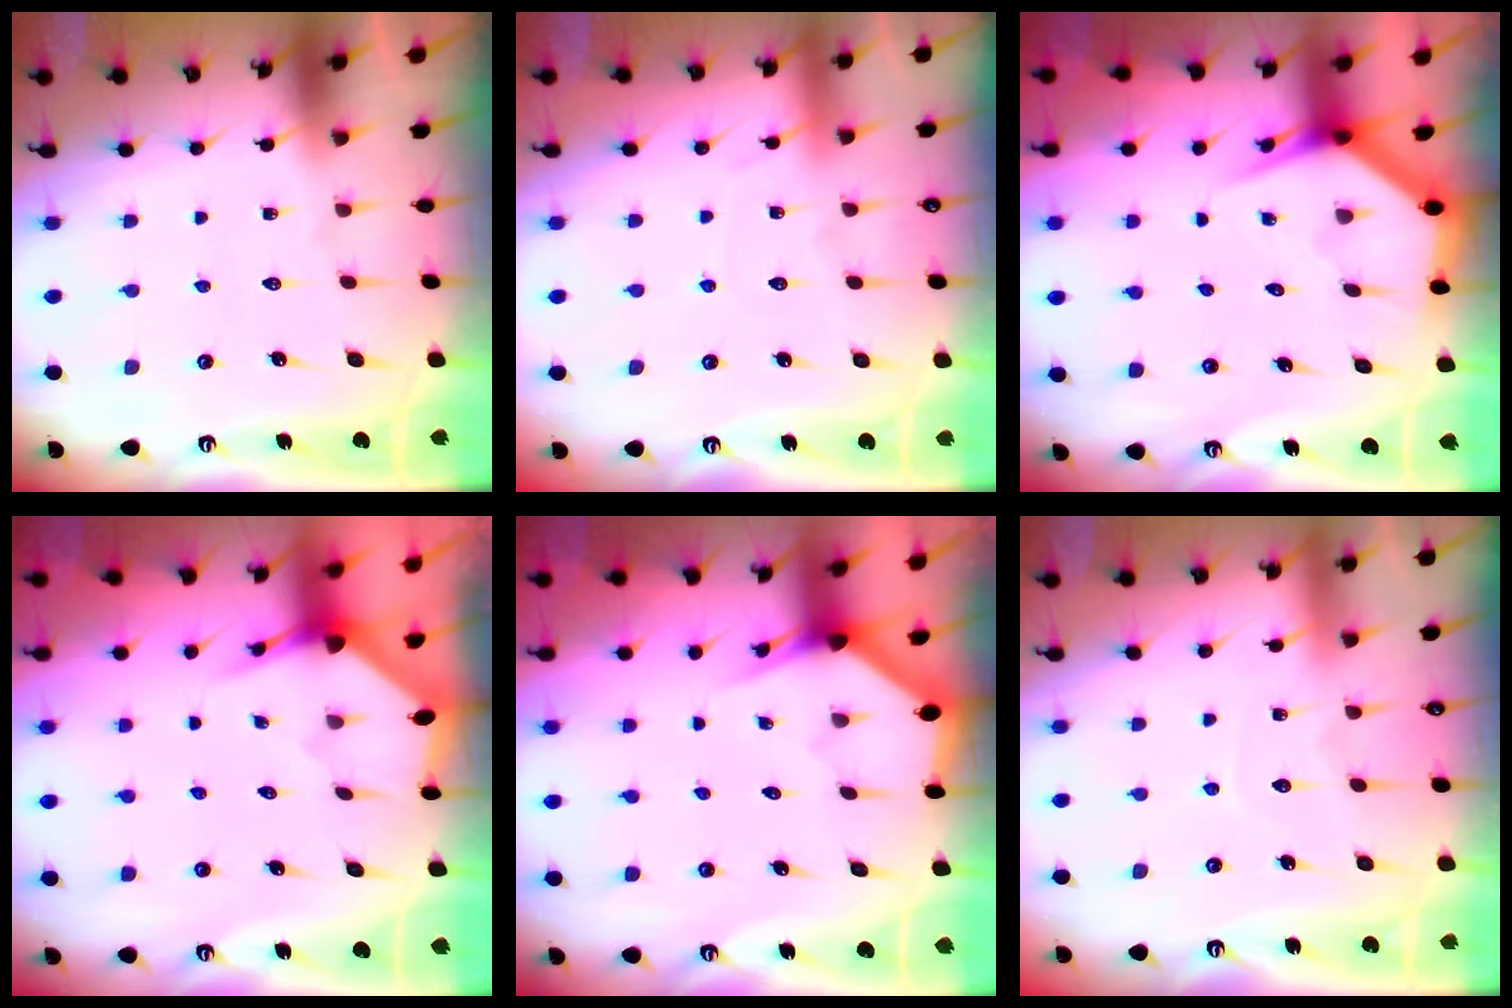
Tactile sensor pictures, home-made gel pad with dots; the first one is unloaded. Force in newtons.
{"total": 3.2, "press": 3.2, "slide": 0.3}
{"total": 3.9, "press": 3.8, "slide": 0.2}
{"total": 3.2, "press": 3.2, "slide": 0.3}
{"total": 2.9, "press": 2.9, "slide": 0.1}
{"total": 4.5, "press": 4.4, "slide": 0.5}